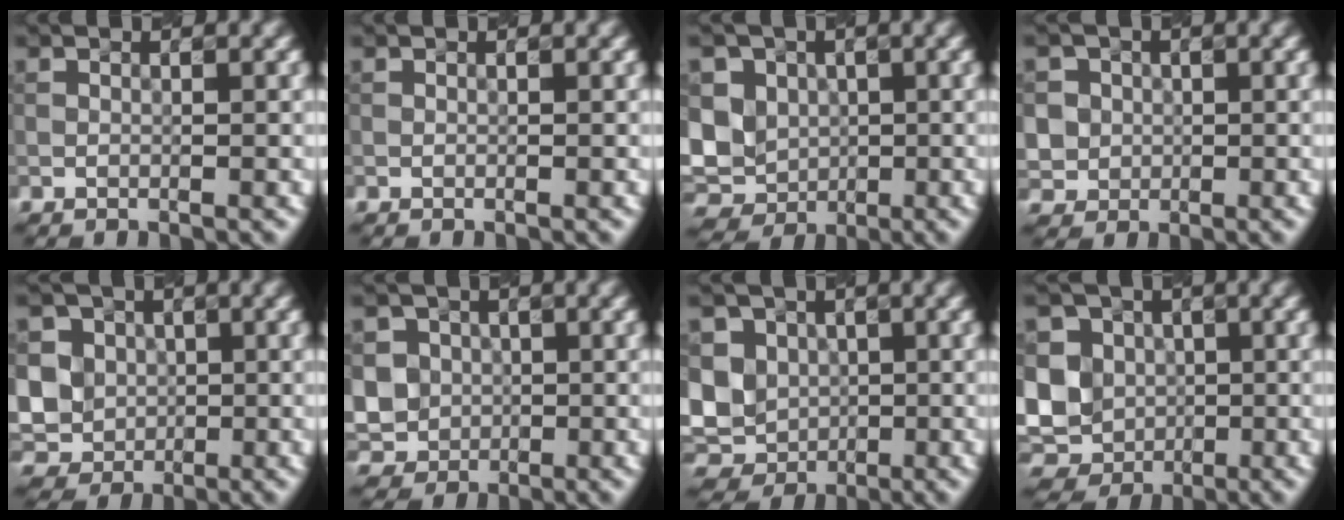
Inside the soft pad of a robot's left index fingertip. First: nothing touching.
{"total": 0.0}
{"total": 8.8, "force": [0.4, 7.4, 4.7], "torque": [-0.092, 0.005, -0.013]}
{"total": 4.4, "force": [0.7, 4.2, 1.1], "torque": [-0.028, 0.016, 0.011]}
{"total": 9.6, "force": [1.0, 8.5, 4.3], "torque": [-0.103, 0.018, -0.009]}
{"total": 7.0, "force": [0.0, 6.4, 2.9], "torque": [-0.072, 0.022, -0.019]}
{"total": 8.9, "force": [0.3, 7.5, 4.7], "torque": [-0.093, 0.001, -0.015]}
{"total": 11.1, "force": [0.2, 9.6, 5.5], "torque": [-0.112, 0.016, -0.030]}